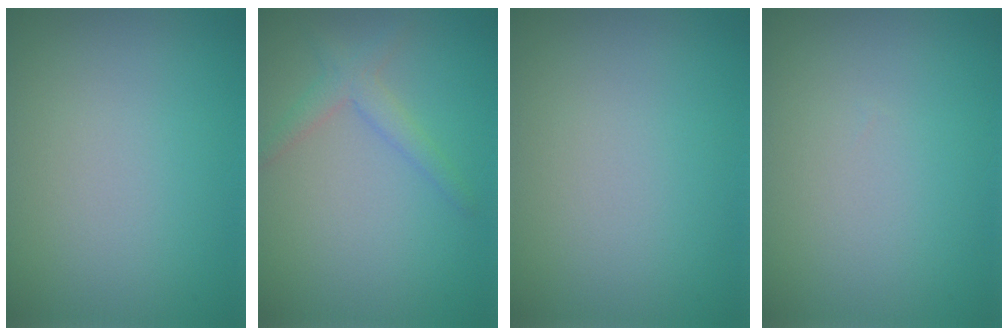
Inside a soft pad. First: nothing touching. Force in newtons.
{"total": 2.1, "press": 2.1, "slide": 0.1}
{"total": 0.0}
{"total": 0.0}